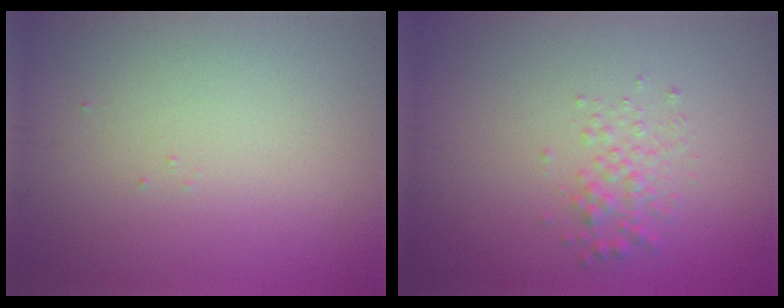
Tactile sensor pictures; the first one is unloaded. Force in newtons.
{"total": 1.9, "press": 1.9, "slide": 0.0}